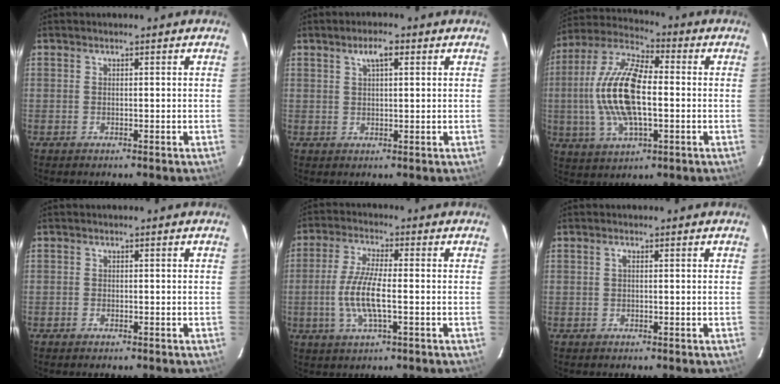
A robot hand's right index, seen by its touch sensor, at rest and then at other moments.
{"total": 3.3, "force": [1.6, 1.1, 2.7], "torque": [-0.049, 0.009, 0.029]}
{"total": 17.1, "force": [-0.9, 7.1, 15.5], "torque": [-0.320, 0.008, -0.020]}
{"total": 1.1, "force": [-0.9, 0.6, 0.3], "torque": [-0.007, 0.000, -0.016]}
{"total": 8.5, "force": [-1.7, 1.9, 8.1], "torque": [-0.166, -0.005, -0.036]}
{"total": 0.7, "force": [0.1, 0.2, 0.6], "torque": [-0.013, 0.004, -0.001]}